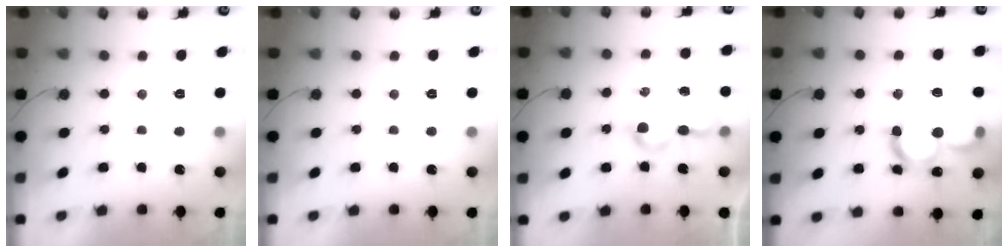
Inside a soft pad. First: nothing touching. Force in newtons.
{"total": 0.0}
{"total": 8.7, "press": 8.6, "slide": 1.2}
{"total": 20.6, "press": 20.5, "slide": 2.3}